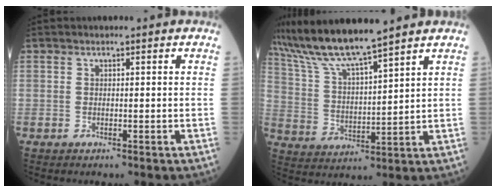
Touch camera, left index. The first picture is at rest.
{"total": 10.8, "force": [9.5, -0.7, 4.9], "torque": [-0.107, 0.011, 0.187]}